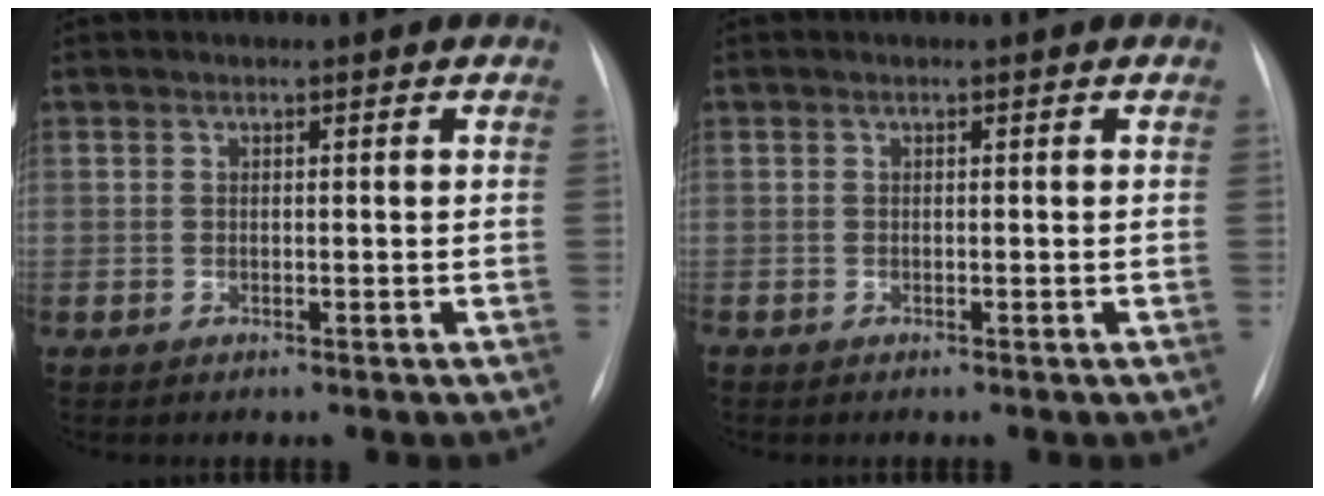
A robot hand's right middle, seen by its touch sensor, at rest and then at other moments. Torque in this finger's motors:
{"motor_torque": [0.80, -1.34, 0.84, 0.21]}